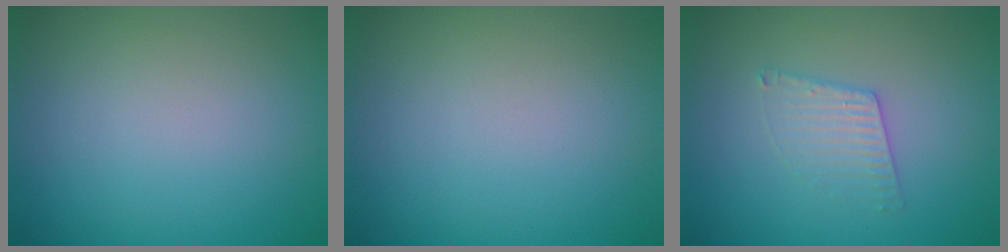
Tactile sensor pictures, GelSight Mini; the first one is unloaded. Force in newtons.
{"total": 0.0}
{"total": 2.1, "press": 2.1, "slide": 0.3}